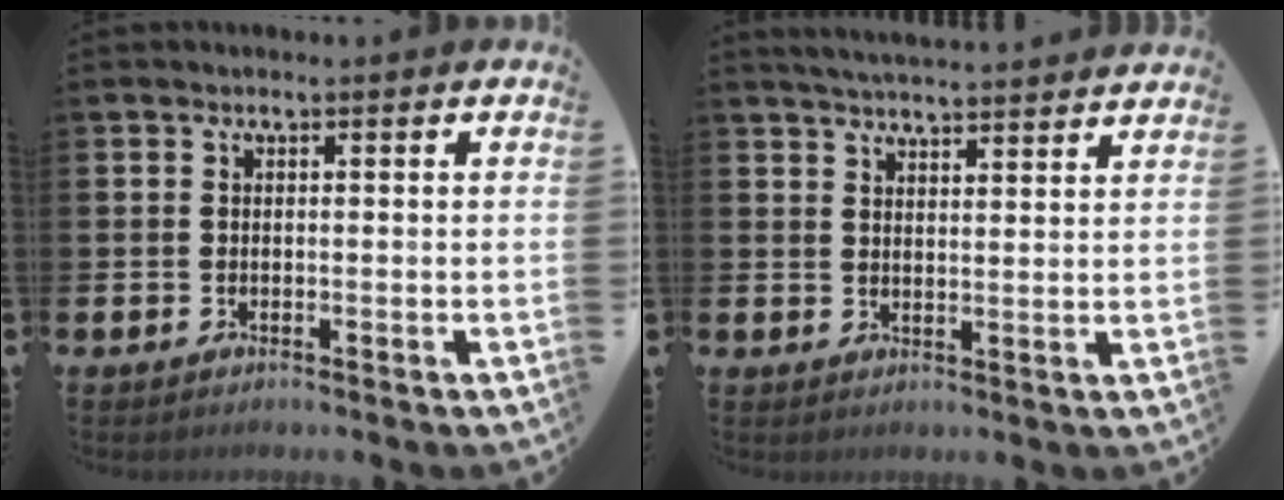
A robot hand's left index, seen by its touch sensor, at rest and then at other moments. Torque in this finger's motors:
{"motor_torque": [0.78, -1.18, 0.27, 0.04]}